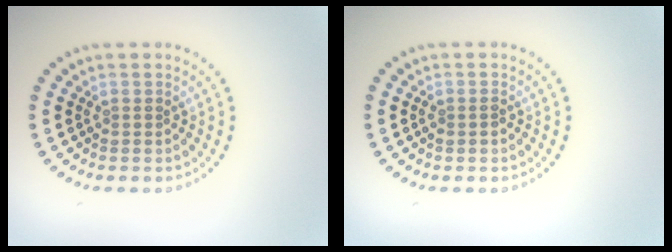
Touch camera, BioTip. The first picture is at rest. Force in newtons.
{"total": 0.8, "press": 0.7, "slide": 0.2}